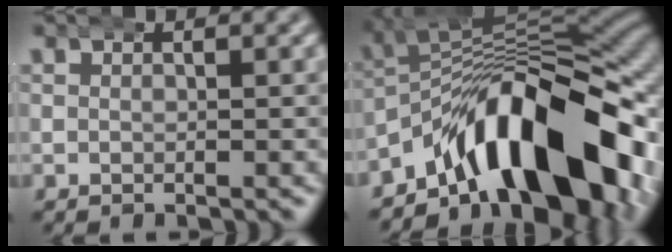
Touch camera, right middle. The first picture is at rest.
{"total": 21.1, "force": [-4.9, 11.5, 17.0], "torque": [-0.230, -0.006, -0.072]}